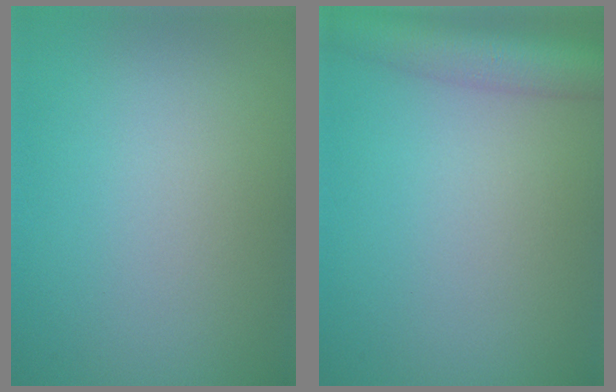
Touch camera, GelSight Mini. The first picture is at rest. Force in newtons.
{"total": 6.1, "press": 6.1, "slide": 0.3}